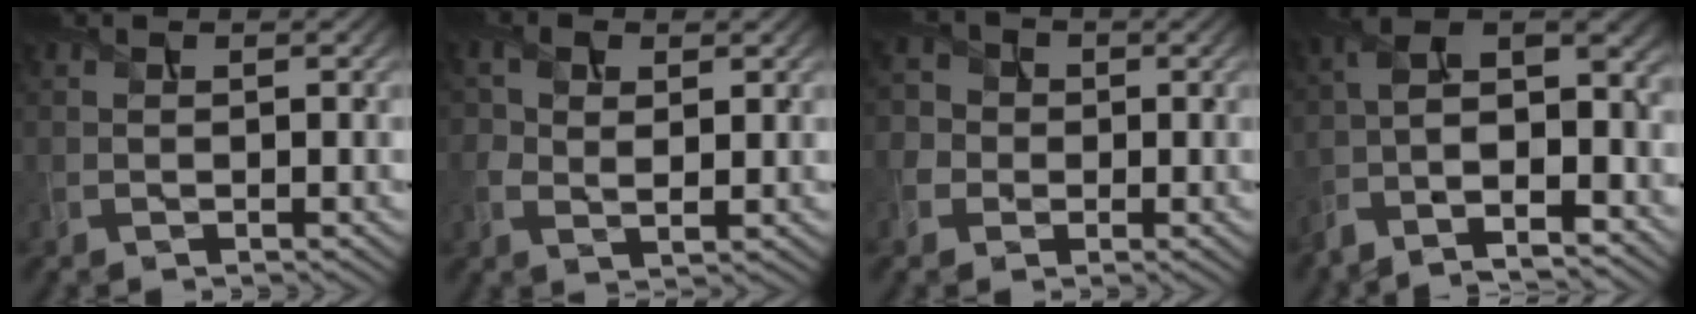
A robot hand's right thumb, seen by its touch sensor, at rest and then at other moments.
{"total": 3.2, "force": [0.9, 2.2, 2.2], "torque": [-0.049, -0.003, 0.016]}
{"total": 3.8, "force": [-0.5, 3.7, 0.8], "torque": [-0.020, 0.004, -0.025]}
{"total": 13.8, "force": [-7.1, 5.5, 10.5], "torque": [-0.229, -0.023, -0.108]}